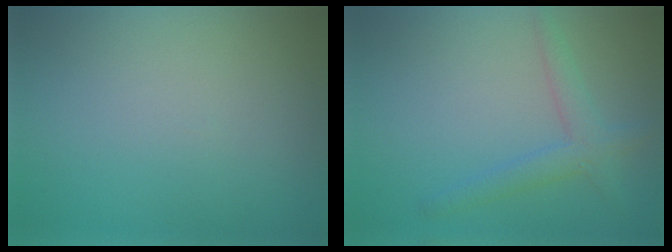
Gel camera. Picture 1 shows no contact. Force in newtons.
{"total": 2.5, "press": 2.5, "slide": 0.1}